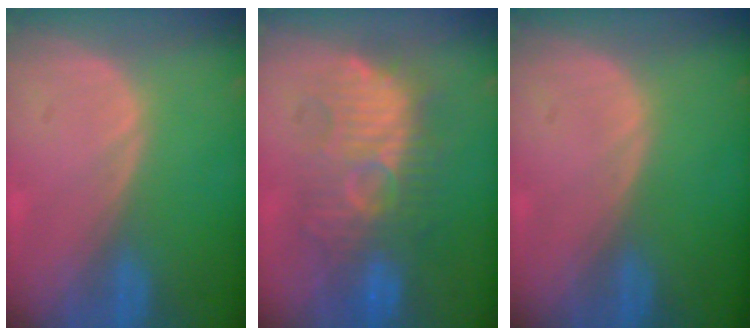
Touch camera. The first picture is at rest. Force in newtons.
{"total": 9.9, "press": 9.9, "slide": 0.3}
{"total": 0.0}